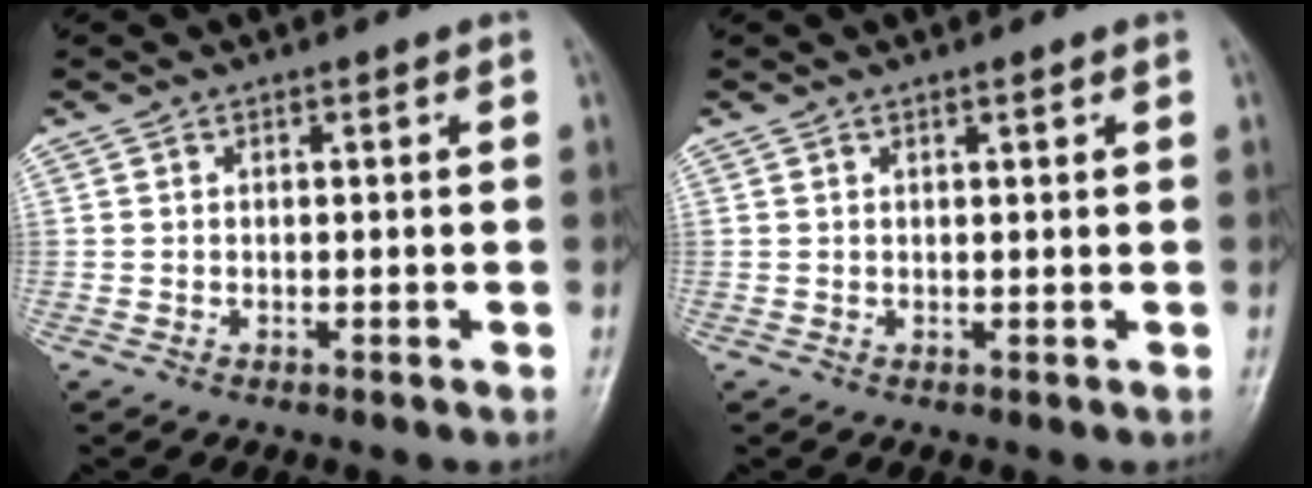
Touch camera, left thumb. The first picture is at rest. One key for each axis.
{"total": 0.8, "fx": 0.6, "fy": 0.1, "fz": 0.6, "tx": -0.008, "ty": -0.002, "tz": 0.010}